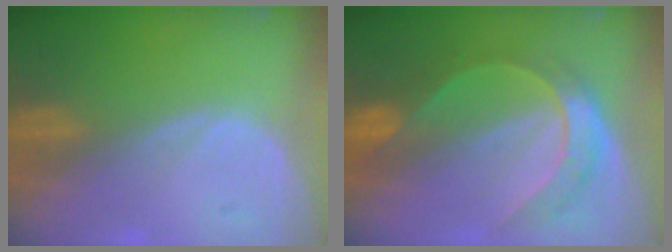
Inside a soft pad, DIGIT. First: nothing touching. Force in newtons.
{"total": 7.0, "press": 7.0, "slide": 0.6}